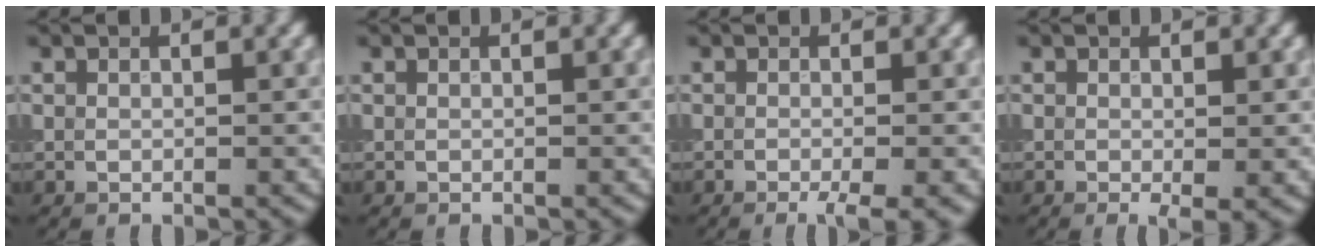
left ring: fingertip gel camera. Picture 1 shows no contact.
{"total": 0.0}
{"total": 2.3, "force": [-1.2, 0.3, 2.0], "torque": [-0.031, -0.007, -0.019]}
{"total": 1.4, "force": [-0.2, 0.5, 1.3], "torque": [-0.020, -0.008, -0.003]}